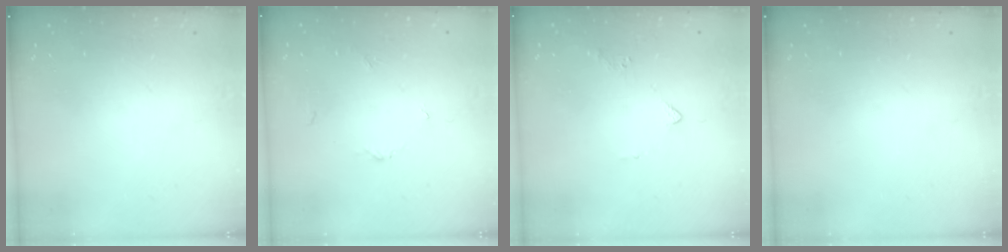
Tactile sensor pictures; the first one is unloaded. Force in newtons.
{"total": 2.8, "press": 2.8, "slide": 0.3}
{"total": 1.8, "press": 1.7, "slide": 0.6}
{"total": 0.0}